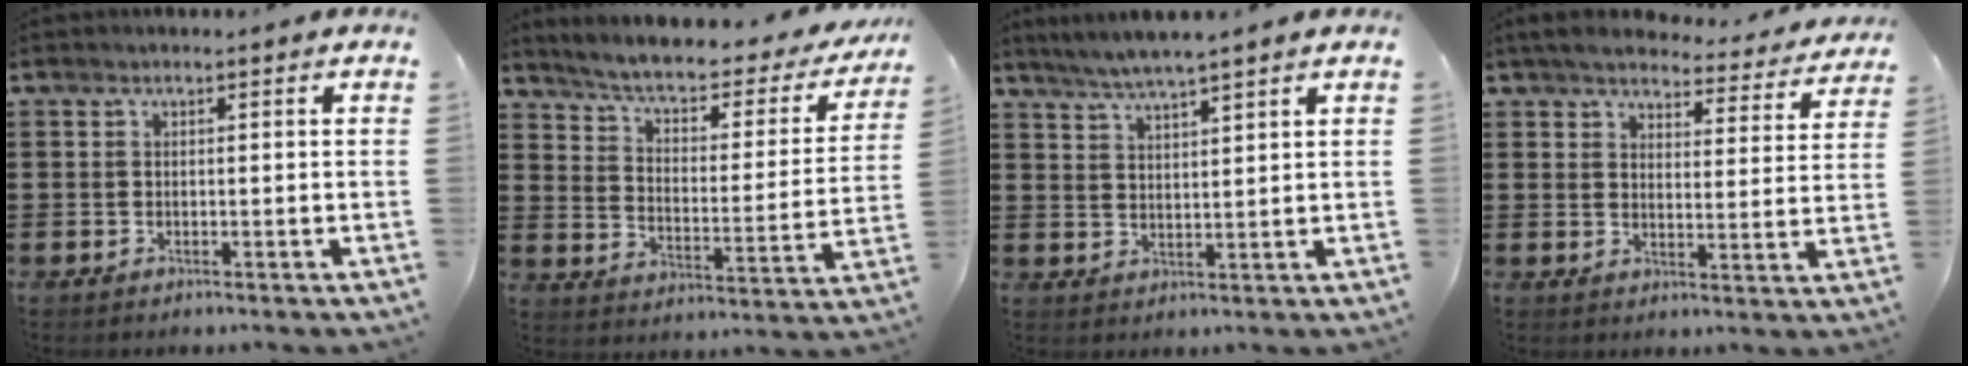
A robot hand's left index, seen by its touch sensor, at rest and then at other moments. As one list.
[{"total": 4.8, "force": [3.6, 0.9, 3.0], "torque": [-0.074, -0.026, 0.053]}, {"total": 3.7, "force": [3.3, -0.4, 1.5], "torque": [-0.038, -0.008, 0.061]}, {"total": 4.8, "force": [4.5, 0.6, 1.4], "torque": [-0.051, -0.028, 0.077]}]